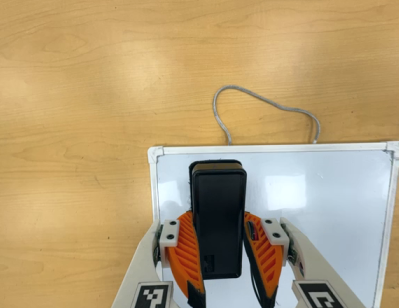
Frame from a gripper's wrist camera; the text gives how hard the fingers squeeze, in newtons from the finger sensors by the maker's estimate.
{"total": 8.3, "left": 7.5, "right": 9.1}